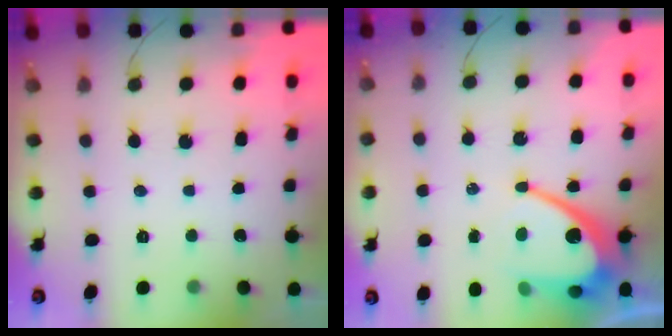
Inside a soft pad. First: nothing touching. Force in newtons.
{"total": 12.7, "press": 12.7, "slide": 1.2}